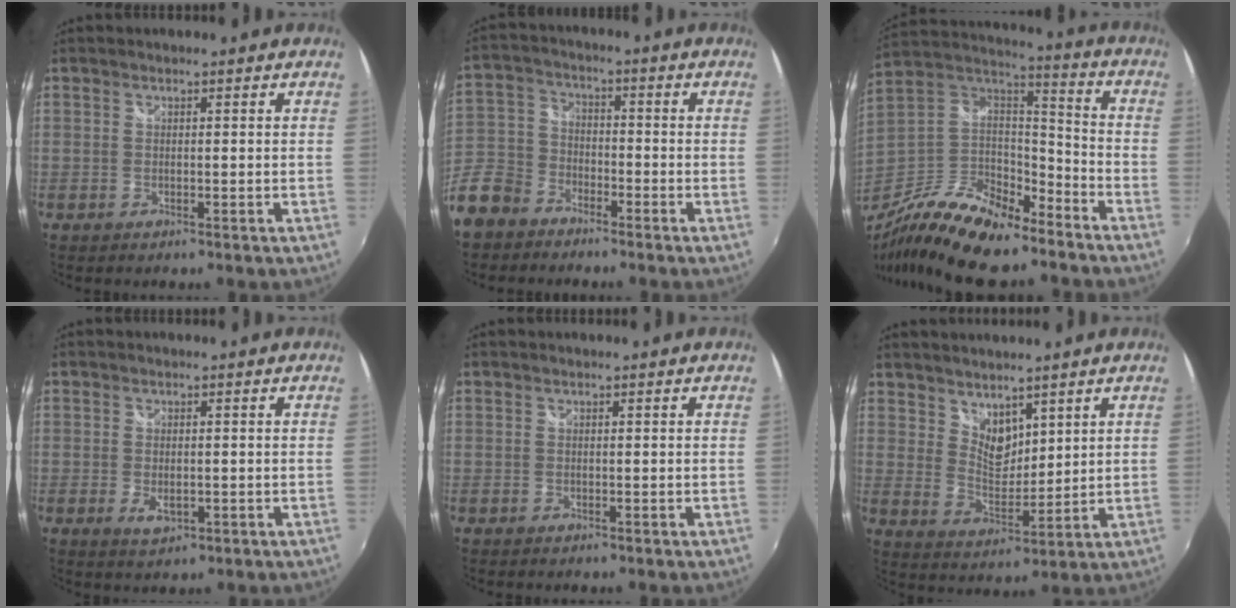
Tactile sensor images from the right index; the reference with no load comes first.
{"total": 13.6, "force": [-8.3, 9.5, 5.0], "torque": [-0.148, 0.020, -0.164]}
{"total": 23.1, "force": [-16.5, 8.4, 13.8], "torque": [-0.278, -0.021, -0.292]}
{"total": 3.3, "force": [-0.8, 1.9, 2.6], "torque": [-0.046, -0.008, -0.010]}
{"total": 0.0}
{"total": 6.2, "force": [4.7, 3.3, 2.4], "torque": [-0.030, -0.003, 0.089]}